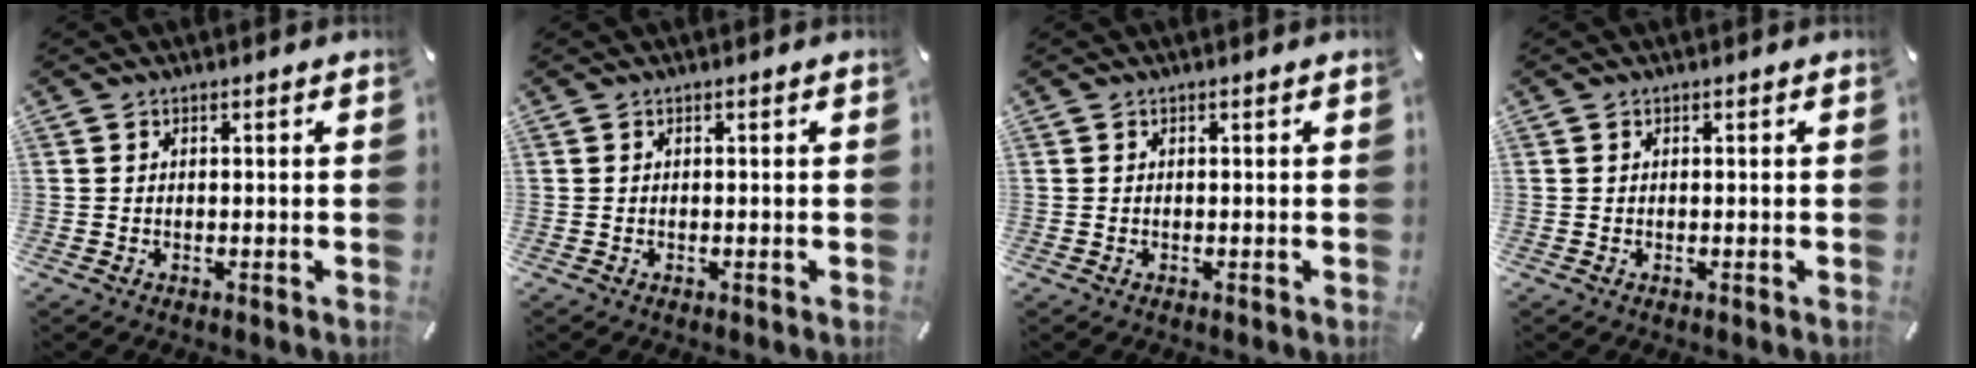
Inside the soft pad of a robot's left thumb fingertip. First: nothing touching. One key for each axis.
{"total": 0.0}
{"total": 0.0}
{"total": 0.0}